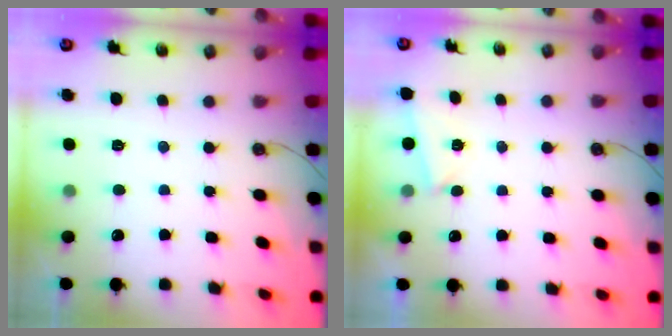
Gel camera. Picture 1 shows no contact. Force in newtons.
{"total": 1.9, "press": 1.7, "slide": 0.7}